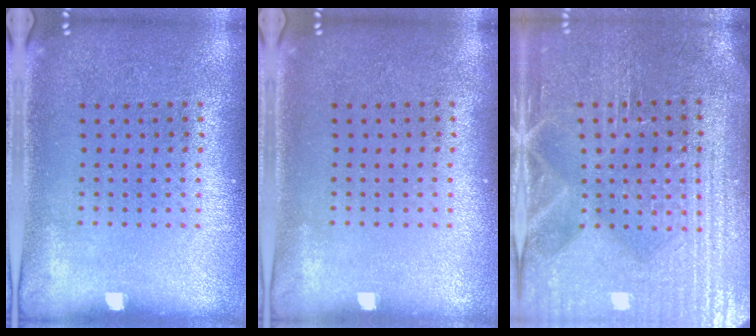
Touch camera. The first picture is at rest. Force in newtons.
{"total": 0.0}
{"total": 4.1, "press": 3.8, "slide": 1.6}